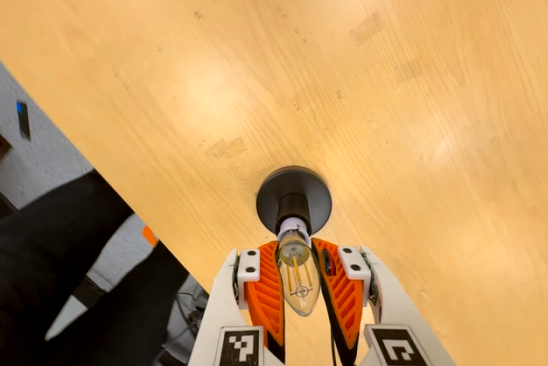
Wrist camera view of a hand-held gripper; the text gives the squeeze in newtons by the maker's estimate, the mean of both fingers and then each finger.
{"total": 26.8, "left": 27.6, "right": 26.0}